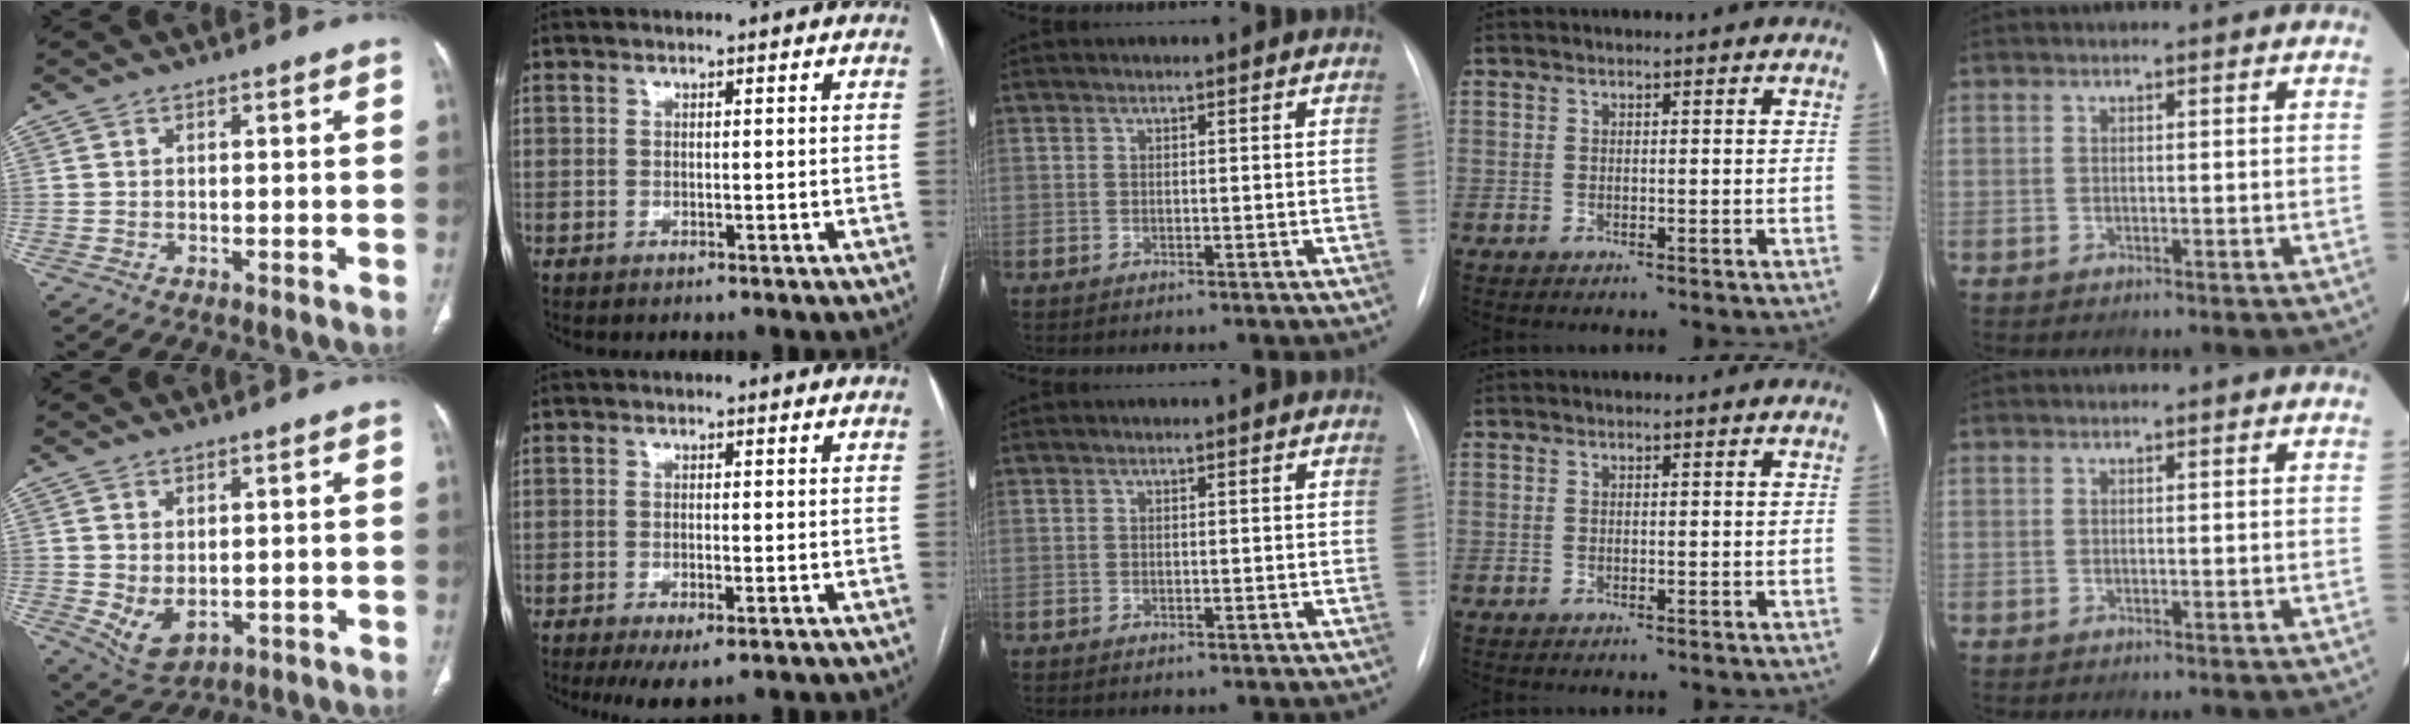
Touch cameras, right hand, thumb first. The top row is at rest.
{"thumb": {"total": 5.5, "force": [-0.3, 3.4, 4.3], "torque": [-0.074, -0.007, 0.019]}, "index": {"total": 4.3, "force": [-2.4, 1.2, 3.4], "torque": [-0.052, -0.009, -0.033]}}